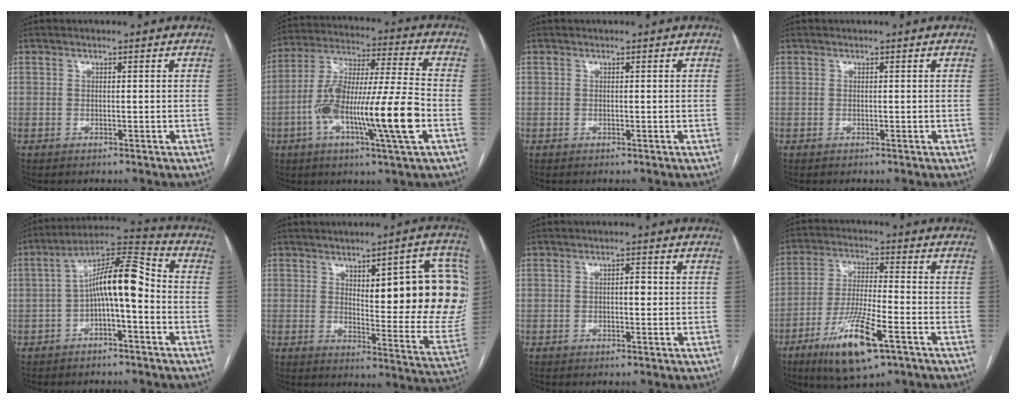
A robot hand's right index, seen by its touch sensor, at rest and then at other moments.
{"total": 18.3, "force": [-5.2, 1.0, 17.5], "torque": [-0.323, -0.002, -0.093]}
{"total": 0.0}
{"total": 0.0}
{"total": 10.9, "force": [-1.2, 2.6, 10.6], "torque": [-0.181, 0.042, -0.021]}
{"total": 20.0, "force": [5.0, 5.0, 18.8], "torque": [-0.207, 0.001, 0.068]}
{"total": 1.9, "force": [0.0, 0.8, 1.7], "torque": [-0.024, 0.005, -0.002]}
{"total": 13.2, "force": [-6.9, 2.2, 11.0], "torque": [-0.214, -0.023, -0.120]}